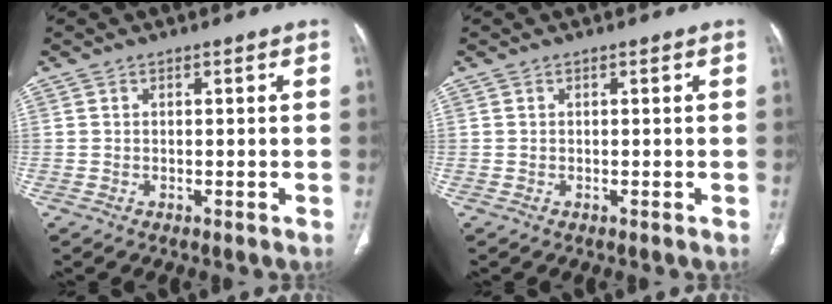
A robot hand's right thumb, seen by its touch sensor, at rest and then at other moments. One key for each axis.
{"total": 0.0}